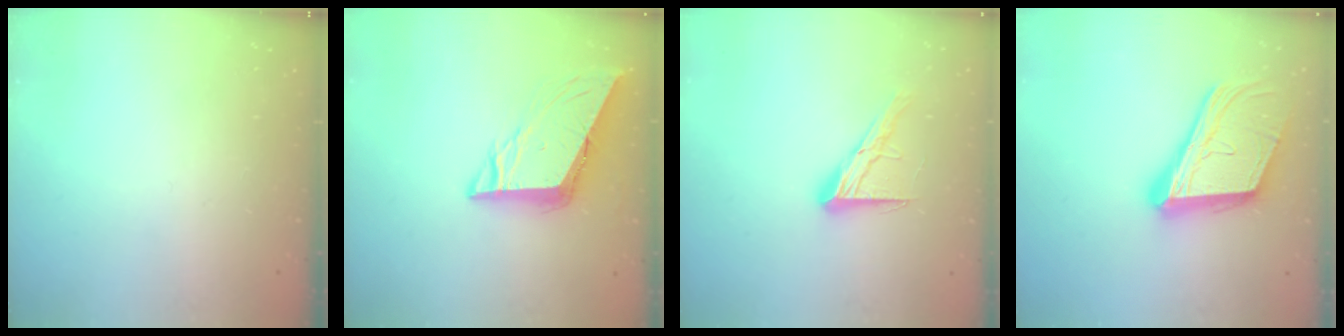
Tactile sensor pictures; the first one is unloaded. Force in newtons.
{"total": 9.3, "press": 9.3, "slide": 1.0}
{"total": 12.3, "press": 12.2, "slide": 1.1}
{"total": 21.3, "press": 20.8, "slide": 4.6}